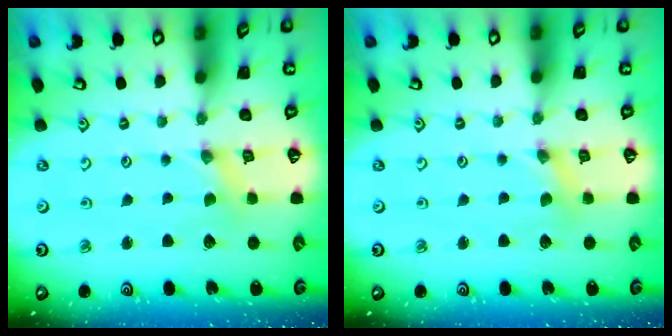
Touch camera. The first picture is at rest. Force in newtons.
{"total": 1.6, "press": 1.6, "slide": 0.3}